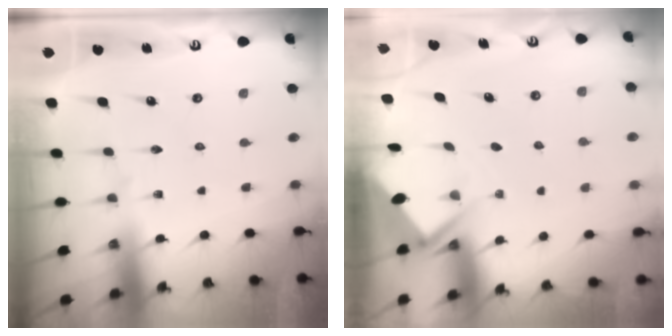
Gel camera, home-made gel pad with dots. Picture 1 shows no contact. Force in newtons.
{"total": 2.9, "press": 2.8, "slide": 0.4}